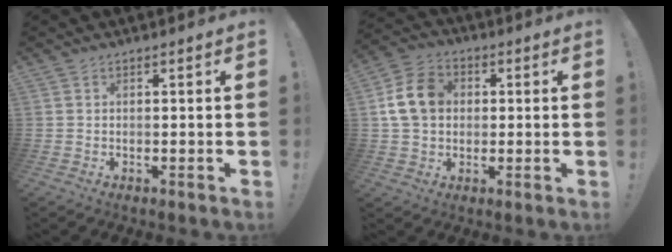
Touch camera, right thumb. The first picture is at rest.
{"total": 13.0, "force": [2.0, 10.4, 7.6], "torque": [-0.127, 0.009, 0.046]}